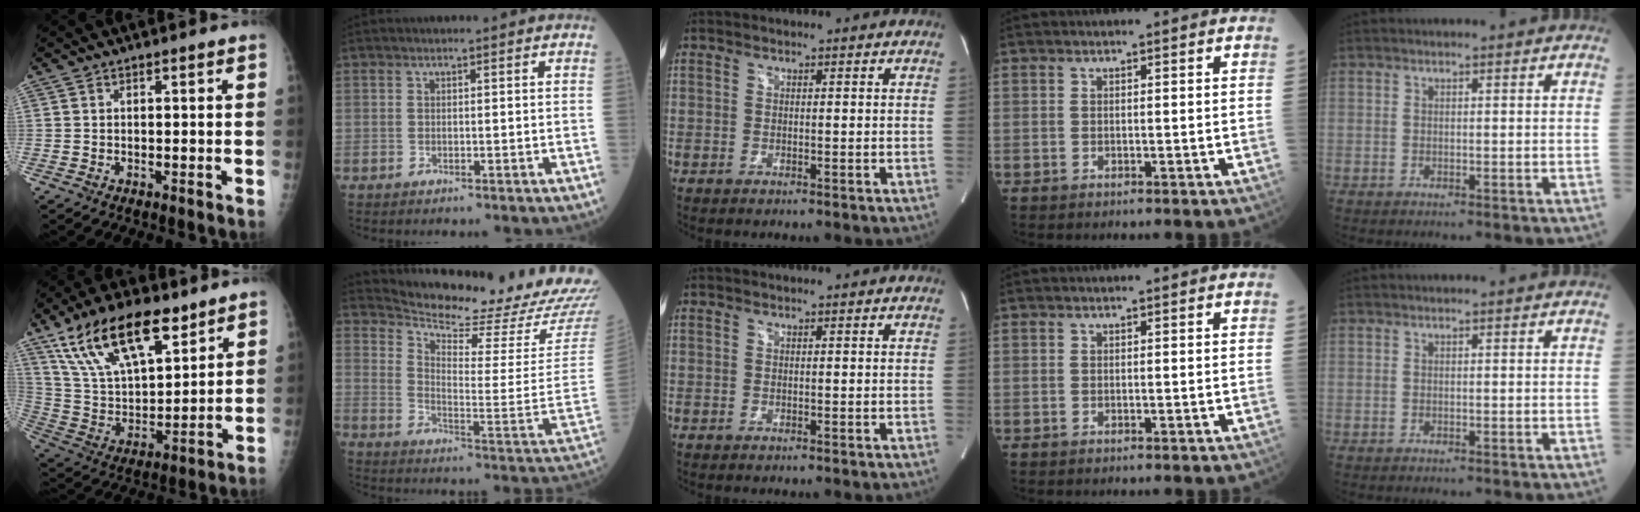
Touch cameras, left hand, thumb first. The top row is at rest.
{"thumb": {"total": 21.0, "force": [13.1, 9.0, 13.7], "torque": [-0.223, -0.042, 0.250]}, "index": {"total": 22.1, "force": [21.1, 0.7, 6.8], "torque": [-0.124, -0.111, 0.272]}}